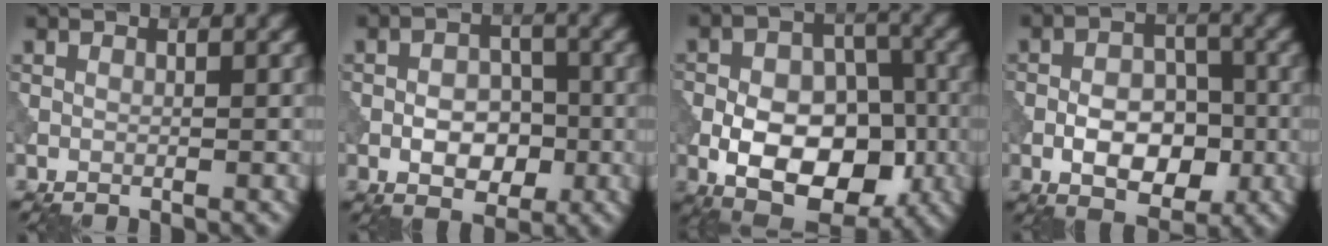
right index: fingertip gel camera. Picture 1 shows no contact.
{"total": 4.2, "force": [-1.4, 2.7, 2.9], "torque": [-0.034, 0.004, -0.023]}
{"total": 10.6, "force": [-3.2, 6.4, 7.8], "torque": [-0.116, -0.001, -0.054]}
{"total": 5.9, "force": [-2.0, 3.5, 4.3], "torque": [-0.055, 0.007, -0.033]}